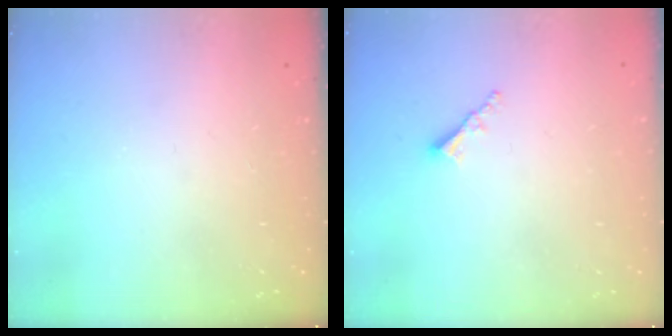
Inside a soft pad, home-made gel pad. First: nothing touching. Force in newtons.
{"total": 2.0, "press": 2.0, "slide": 0.5}